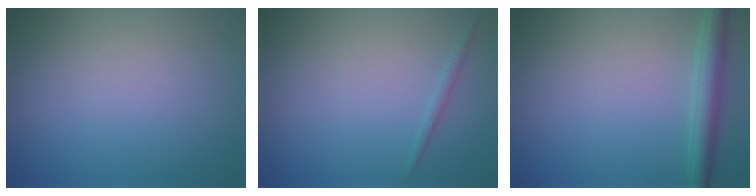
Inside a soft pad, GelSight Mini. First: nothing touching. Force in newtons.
{"total": 0.7, "press": 0.7, "slide": 0.0}
{"total": 3.0, "press": 3.0, "slide": 0.2}